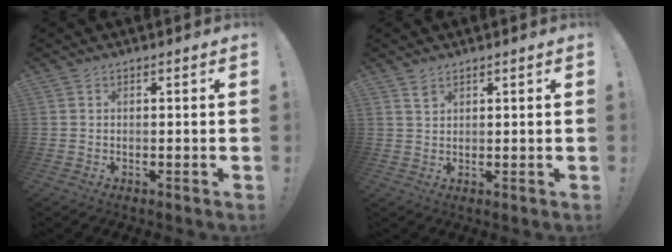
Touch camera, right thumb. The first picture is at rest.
{"total": 2.1, "force": [1.6, 1.1, 0.8], "torque": [-0.003, -0.010, 0.028]}